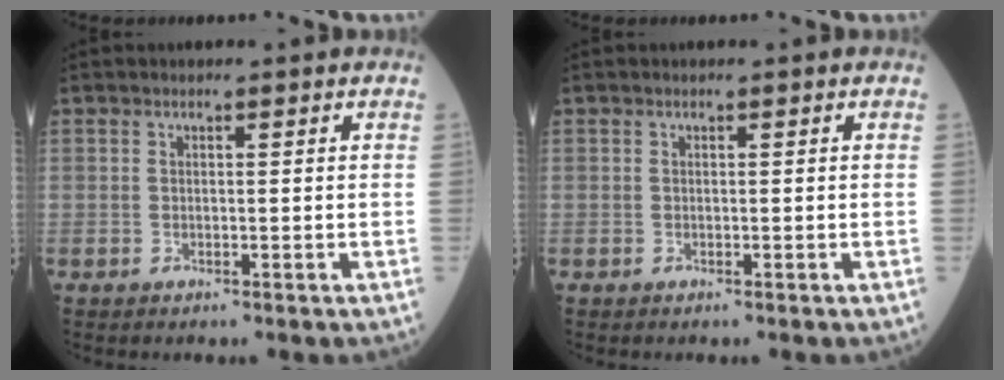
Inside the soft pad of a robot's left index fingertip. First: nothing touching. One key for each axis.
{"total": 0.0}